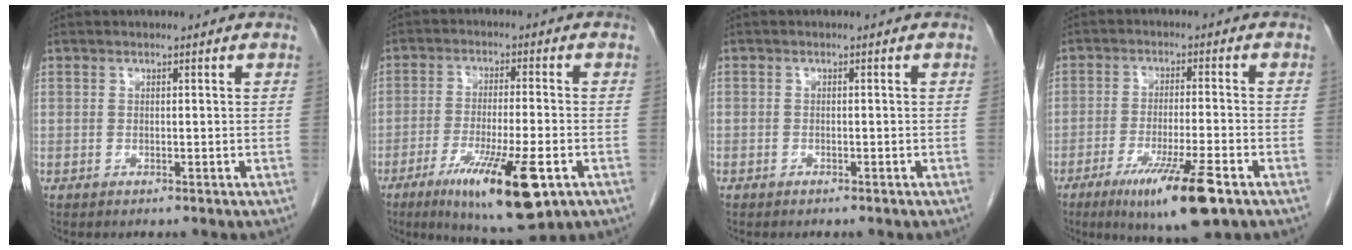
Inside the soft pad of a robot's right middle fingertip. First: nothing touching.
{"total": 13.8, "force": [-6.5, 2.2, 12.0], "torque": [-0.197, -0.029, -0.096]}
{"total": 0.7, "force": [-0.5, 0.5, 0.0], "torque": [-0.002, 0.004, -0.009]}
{"total": 11.0, "force": [-6.1, 0.7, 9.1], "torque": [-0.157, -0.027, -0.097]}